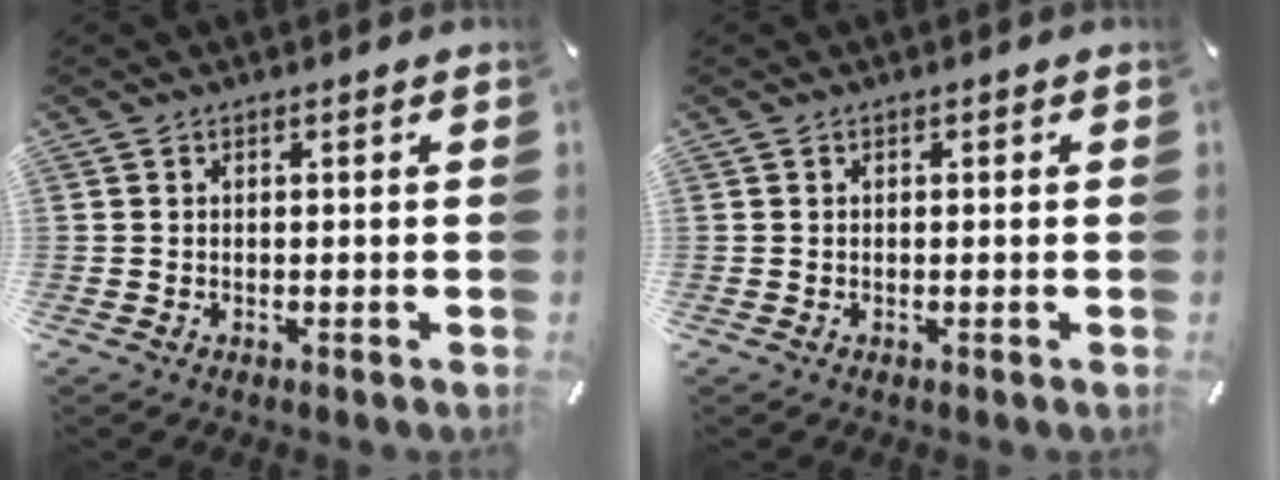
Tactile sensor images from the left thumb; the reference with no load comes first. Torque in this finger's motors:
{"motor_torque": [0.05, 0.12, -0.07, 0.02, 0.03]}